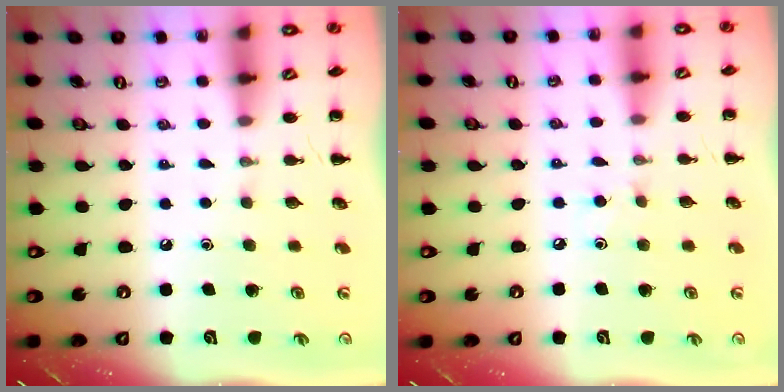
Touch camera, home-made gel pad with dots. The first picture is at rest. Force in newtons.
{"total": 3.8, "press": 3.6, "slide": 1.2}